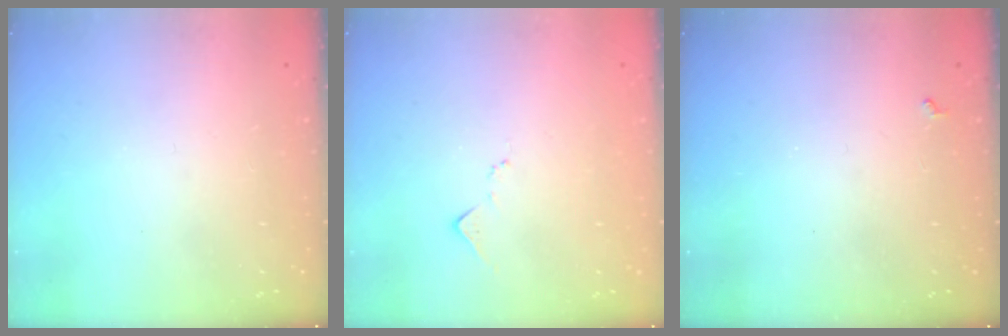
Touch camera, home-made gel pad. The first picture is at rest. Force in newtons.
{"total": 7.2, "press": 7.2, "slide": 0.3}
{"total": 2.9, "press": 2.9, "slide": 0.4}